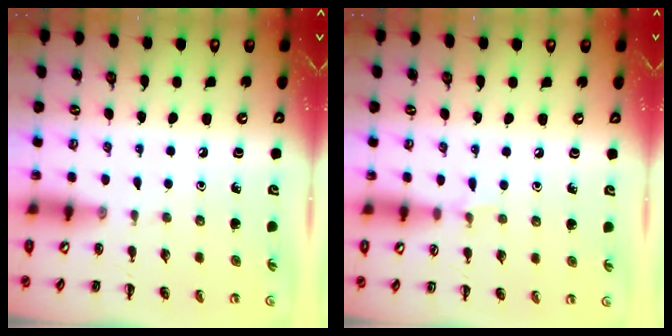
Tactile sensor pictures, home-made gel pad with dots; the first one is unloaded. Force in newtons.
{"total": 3.7, "press": 3.5, "slide": 1.3}